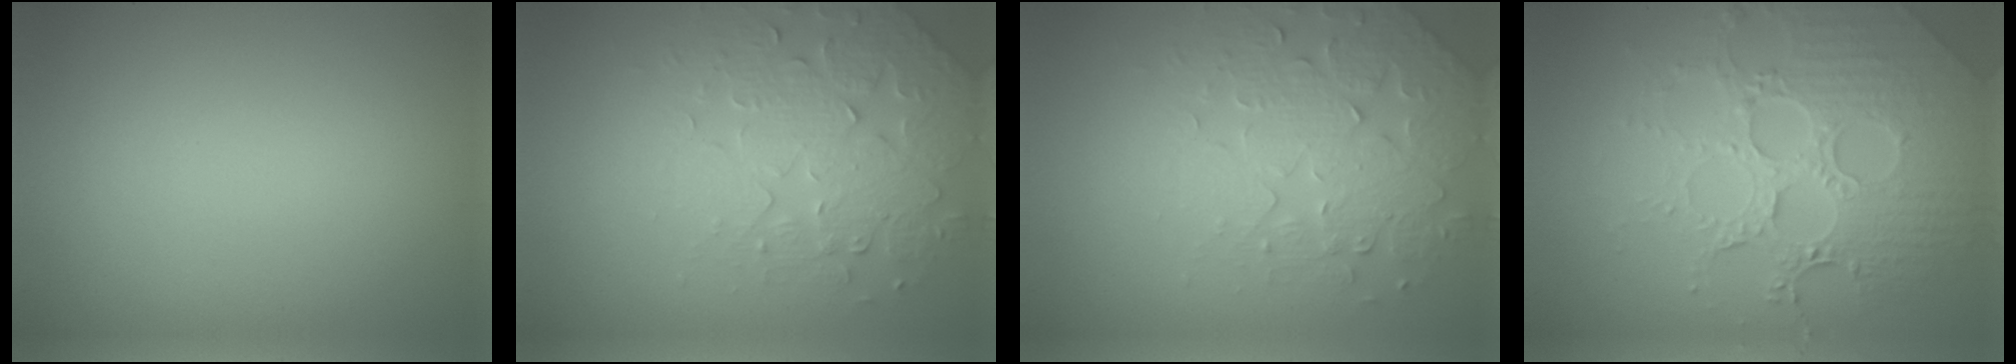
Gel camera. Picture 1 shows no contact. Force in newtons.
{"total": 4.2, "press": 4.0, "slide": 1.2}
{"total": 4.2, "press": 4.0, "slide": 1.2}
{"total": 7.1, "press": 5.5, "slide": 4.6}